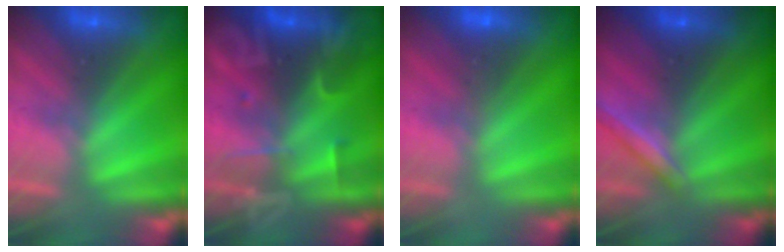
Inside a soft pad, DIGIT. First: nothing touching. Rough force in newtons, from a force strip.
{"total": 2.4}
{"total": 3.3}
{"total": 1.9}